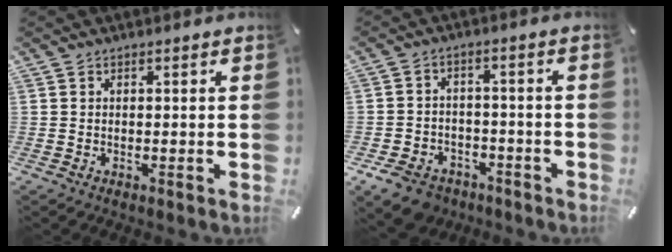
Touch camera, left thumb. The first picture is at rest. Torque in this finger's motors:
{"motor_torque": [0.09, 0.97, 0.10, 0.05, 0.14]}